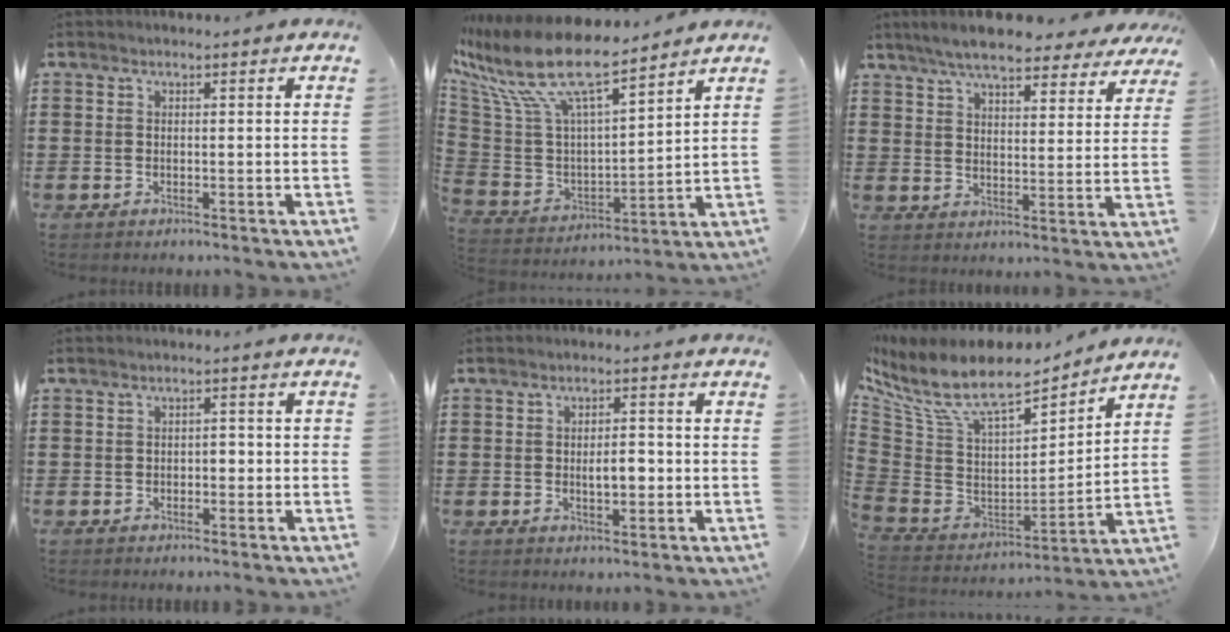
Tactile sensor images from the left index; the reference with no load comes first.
{"total": 12.4, "force": [8.8, 3.1, 8.2], "torque": [-0.208, -0.057, 0.148]}
{"total": 7.7, "force": [6.9, 0.8, 3.2], "torque": [-0.079, -0.024, 0.123]}
{"total": 1.5, "force": [-0.7, 0.9, 0.9], "torque": [-0.021, 0.004, -0.017]}
{"total": 3.5, "force": [-0.3, 1.5, 3.2], "torque": [-0.052, 0.001, -0.010]}
{"total": 11.7, "force": [8.8, 3.7, 6.9], "torque": [-0.166, -0.057, 0.153]}